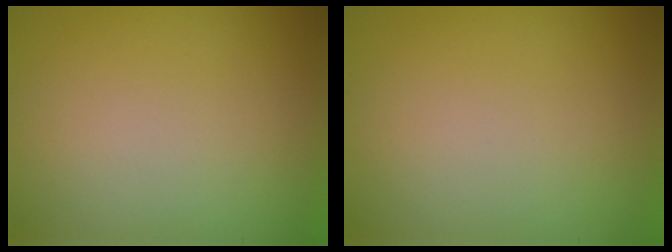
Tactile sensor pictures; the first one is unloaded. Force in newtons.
{"total": 0.0}